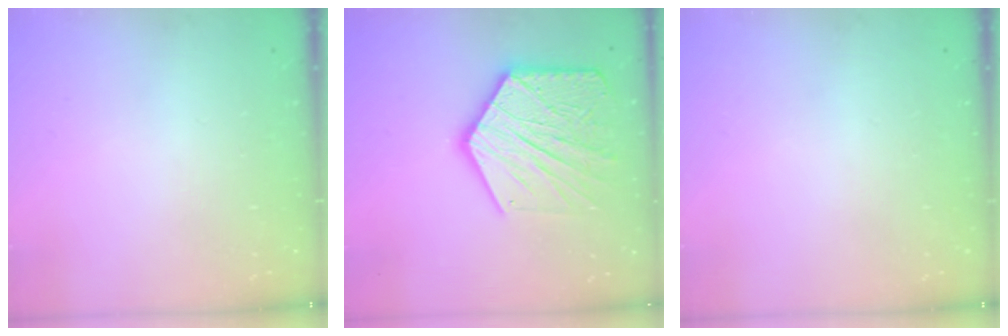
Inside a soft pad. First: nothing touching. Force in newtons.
{"total": 21.6, "press": 21.6, "slide": 1.6}
{"total": 0.0}